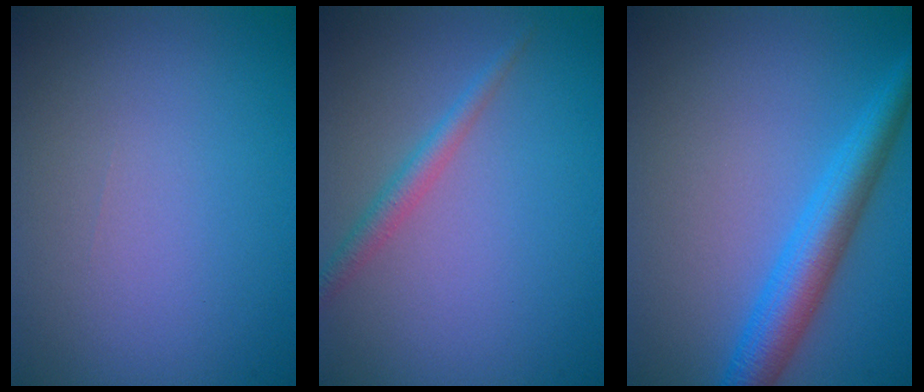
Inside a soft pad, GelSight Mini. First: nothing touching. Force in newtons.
{"total": 1.8, "press": 1.8, "slide": 0.0}
{"total": 5.0, "press": 5.0, "slide": 0.1}